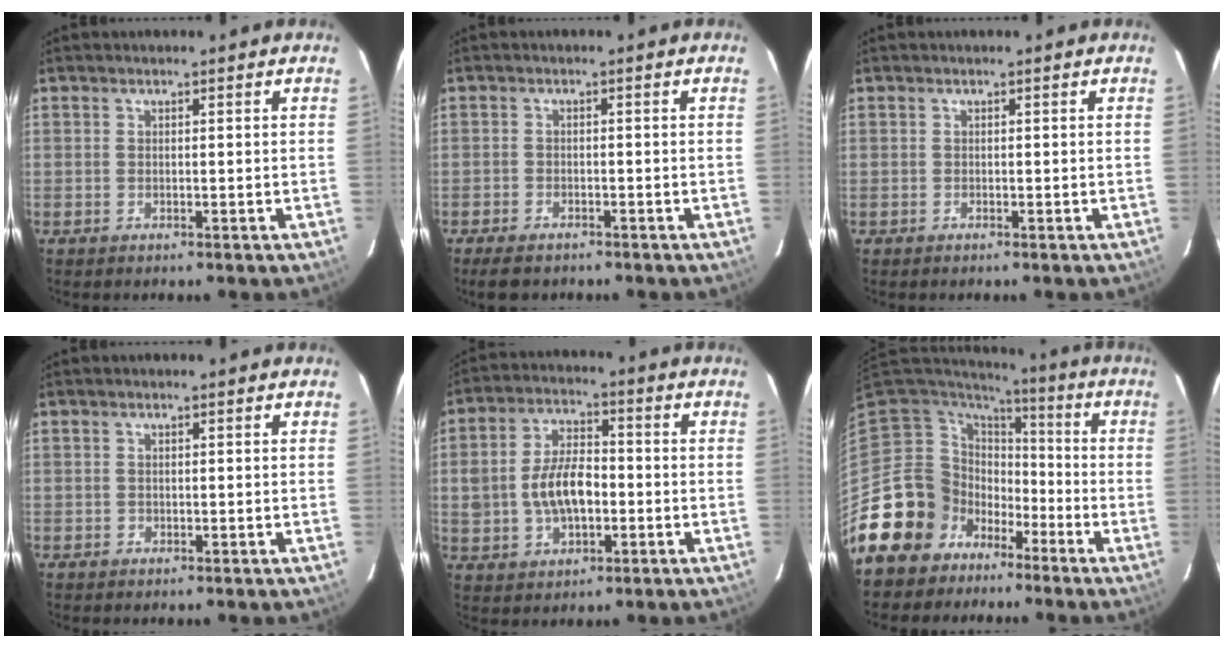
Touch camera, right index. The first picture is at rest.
{"total": 4.4, "force": [-3.5, 2.0, 1.8], "torque": [-0.051, -0.007, -0.059]}
{"total": 0.6, "force": [-0.3, 0.5, -0.1], "torque": [-0.001, 0.002, -0.005]}
{"total": 0.6, "force": [-0.3, 0.6, 0.0], "torque": [0.003, 0.001, -0.004]}
{"total": 10.5, "force": [-1.4, 6.2, 8.4], "torque": [-0.168, 0.013, -0.016]}
{"total": 13.7, "force": [-7.8, 11.1, 2.1], "torque": [-0.071, 0.035, -0.139]}